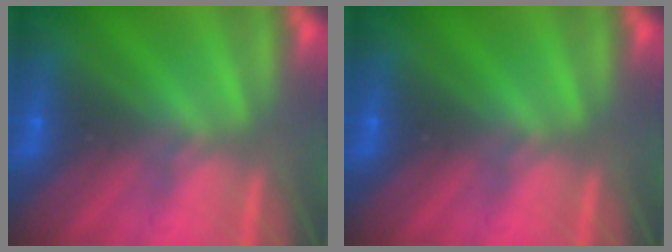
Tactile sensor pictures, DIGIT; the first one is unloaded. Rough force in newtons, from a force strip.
{"total": 0.0}